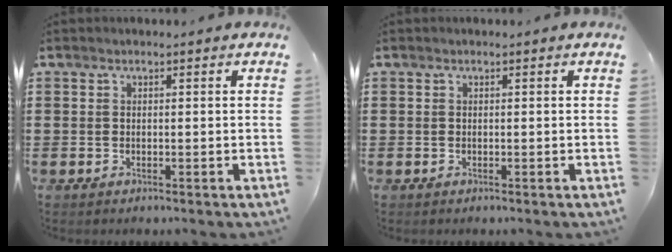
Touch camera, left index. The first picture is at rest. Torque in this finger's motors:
{"motor_torque": [-0.05, -0.05, 0.00, 0.00]}